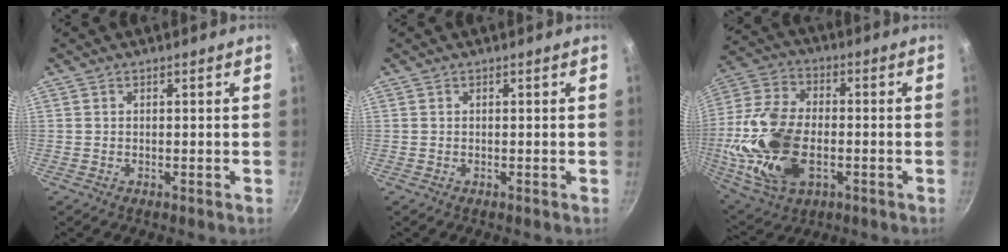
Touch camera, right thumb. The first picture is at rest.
{"total": 0.0}
{"total": 20.4, "force": [-3.3, 12.5, 15.8], "torque": [-0.322, 0.018, -0.060]}